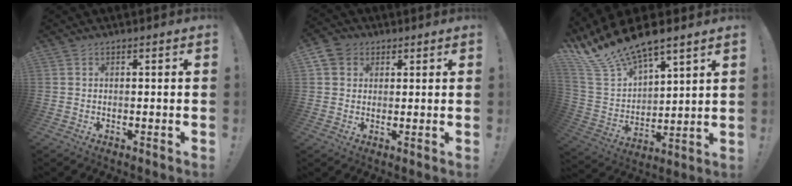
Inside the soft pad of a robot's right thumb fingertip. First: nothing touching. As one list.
[{"total": 5.3, "force": [2.3, 4.4, 1.8], "torque": [-0.029, -0.001, 0.046]}, {"total": 15.2, "force": [12.9, 4.6, 6.4], "torque": [-0.140, -0.096, 0.238]}]